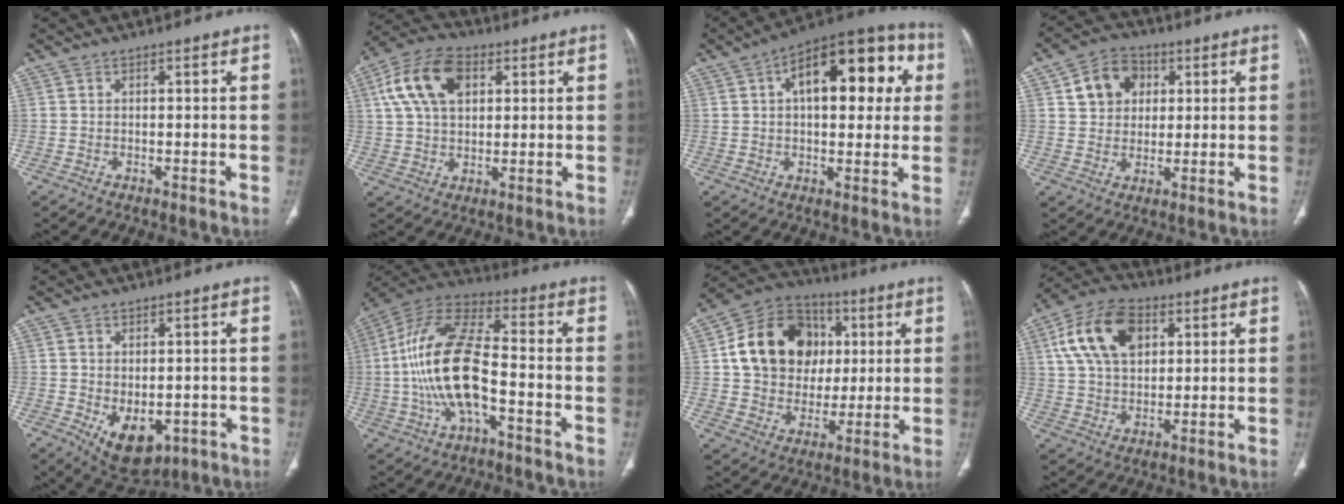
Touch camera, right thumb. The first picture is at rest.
{"total": 13.6, "force": [4.5, 8.5, 9.7], "torque": [-0.176, 0.011, 0.080]}
{"total": 20.7, "force": [5.4, 10.3, 17.1], "torque": [-0.191, 0.029, 0.069]}
{"total": 9.4, "force": [3.0, 7.6, 4.6], "torque": [-0.045, -0.002, 0.049]}
{"total": 9.0, "force": [-2.4, 5.6, 6.6], "torque": [-0.079, -0.008, -0.014]}
{"total": 17.9, "force": [-3.3, 7.5, 16.0], "torque": [-0.324, 0.041, -0.063]}
{"total": 18.9, "force": [3.7, 15.6, 10.0], "torque": [-0.145, 0.015, 0.067]}
{"total": 15.1, "force": [5.1, 9.6, 10.5], "torque": [-0.180, 0.004, 0.093]}